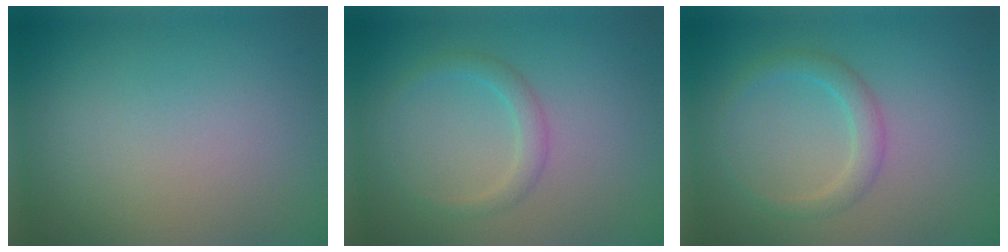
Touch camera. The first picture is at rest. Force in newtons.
{"total": 1.7, "press": 1.7, "slide": 0.1}
{"total": 2.1, "press": 2.1, "slide": 0.0}